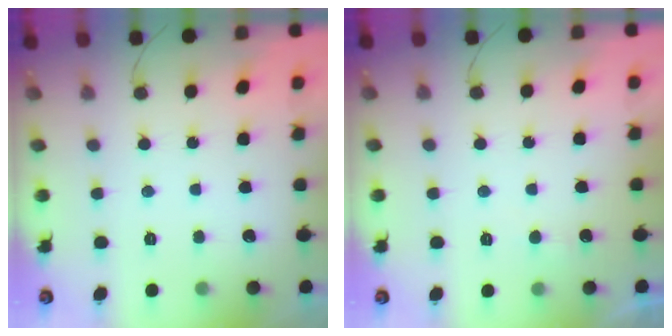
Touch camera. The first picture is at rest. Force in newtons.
{"total": 3.0, "press": 2.9, "slide": 0.4}